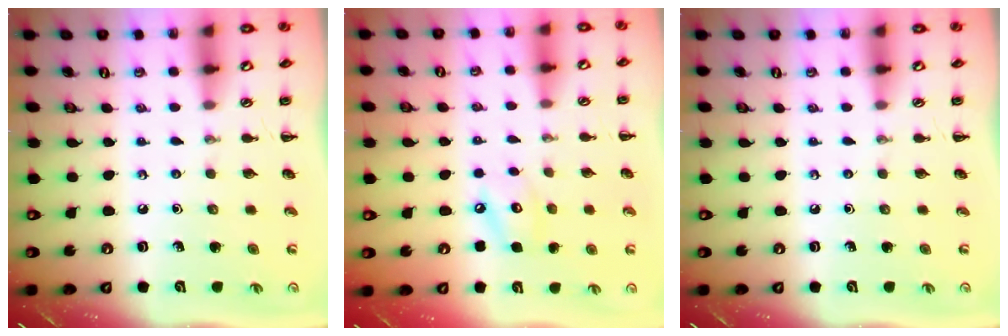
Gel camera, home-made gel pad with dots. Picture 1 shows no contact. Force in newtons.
{"total": 6.2, "press": 6.2, "slide": 0.8}
{"total": 0.0}